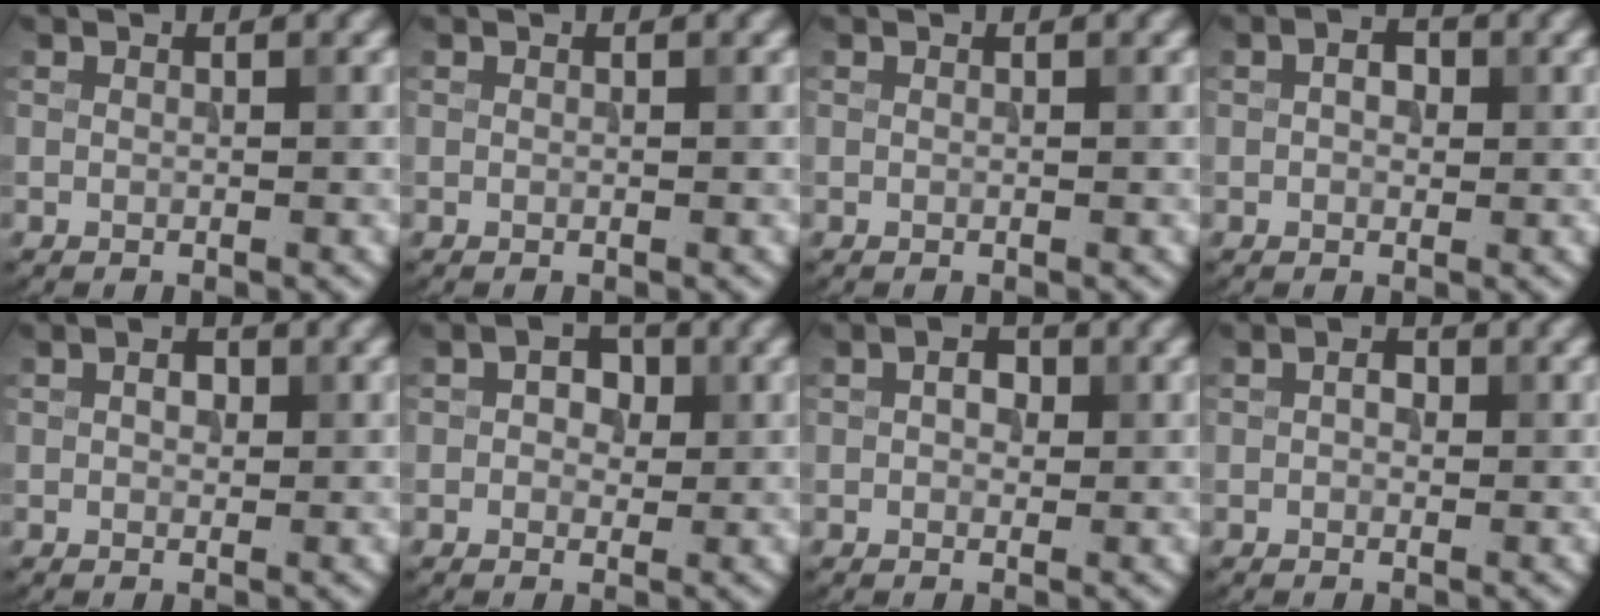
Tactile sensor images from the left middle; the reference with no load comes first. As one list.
[{"total": 0.0}, {"total": 0.0}, {"total": 2.0, "force": [0.4, 1.4, 1.4], "torque": [-0.019, 0.003, -0.003]}, {"total": 1.4, "force": [0.2, 1.0, 1.0], "torque": [-0.014, 0.001, 0.001]}, {"total": 2.4, "force": [0.5, 1.8, 1.6], "torque": [-0.021, 0.003, 0.001]}, {"total": 1.9, "force": [0.4, 1.3, 1.4], "torque": [-0.018, 0.002, 0.001]}, {"total": 1.5, "force": [0.3, 1.0, 1.1], "torque": [-0.013, 0.001, -0.001]}]